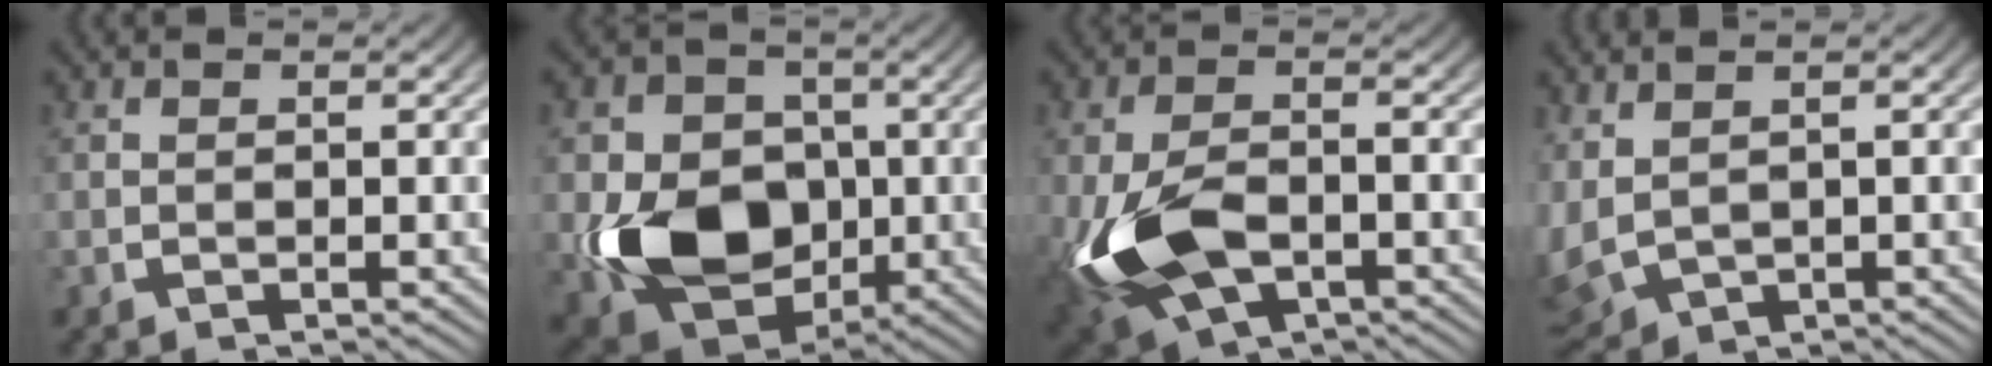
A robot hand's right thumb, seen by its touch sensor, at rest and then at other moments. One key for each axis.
{"total": 14.6, "fx": -1.9, "fy": 10.9, "fz": 9.5, "tx": -0.200, "ty": -0.056, "tz": -0.019}
{"total": 9.9, "fx": -2.6, "fy": 6.0, "fz": 7.4, "tx": -0.179, "ty": -0.030, "tz": -0.028}
{"total": 6.0, "fx": -0.6, "fy": 4.8, "fz": 3.6, "tx": -0.101, "ty": -0.034, "tz": 0.015}